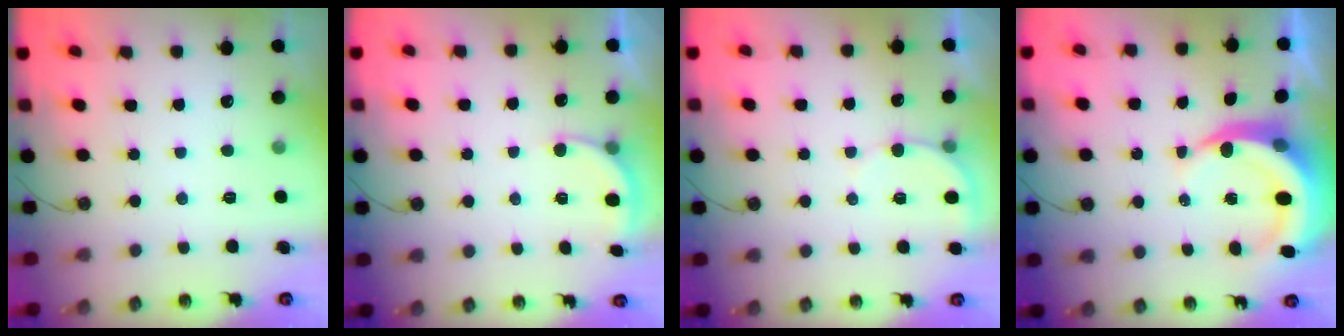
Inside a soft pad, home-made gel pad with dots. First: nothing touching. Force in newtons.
{"total": 3.0, "press": 2.9, "slide": 0.7}
{"total": 5.0, "press": 4.9, "slide": 0.3}
{"total": 9.0, "press": 8.8, "slide": 1.5}